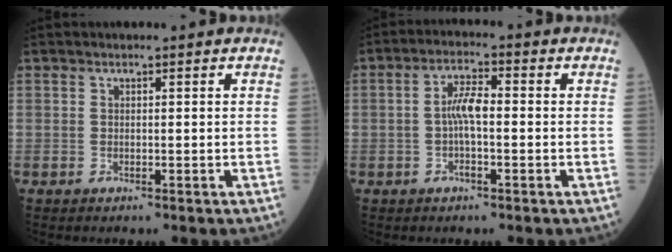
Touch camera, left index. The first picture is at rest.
{"total": 4.7, "force": [-0.5, 1.1, 4.6], "torque": [-0.094, 0.008, -0.013]}